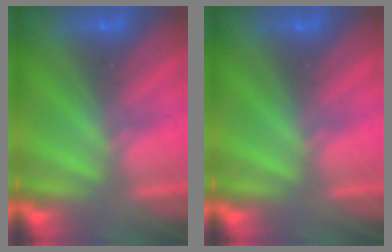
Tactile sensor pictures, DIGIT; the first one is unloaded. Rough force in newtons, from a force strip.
{"total": 0.0}